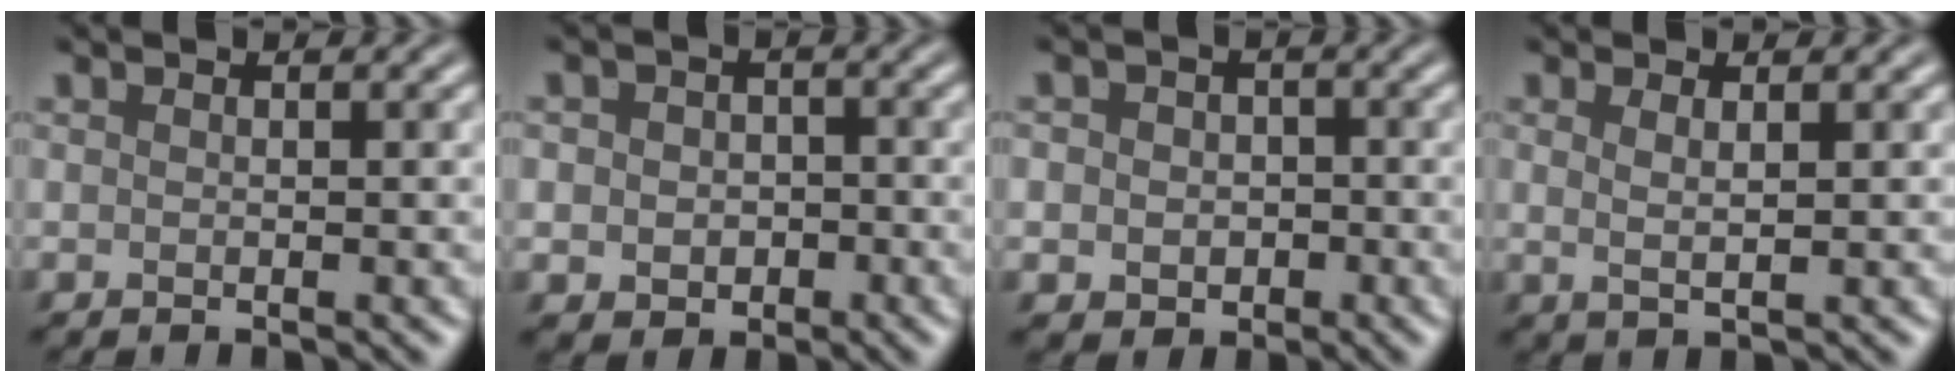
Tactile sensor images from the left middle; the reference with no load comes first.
{"total": 3.4, "force": [-0.4, 3.0, 1.7], "torque": [-0.010, -0.005, -0.016]}
{"total": 3.6, "force": [-0.3, 3.2, 1.6], "torque": [-0.007, 0.003, -0.020]}
{"total": 1.5, "force": [0.6, 0.4, 1.4], "torque": [-0.023, -0.002, 0.010]}